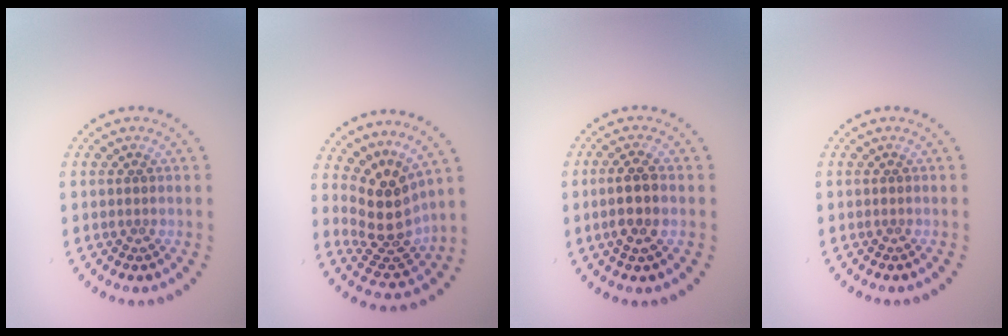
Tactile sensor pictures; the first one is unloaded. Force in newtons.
{"total": 4.3, "press": 3.3, "slide": 2.8}
{"total": 2.9, "press": 2.7, "slide": 1.0}
{"total": 0.0}